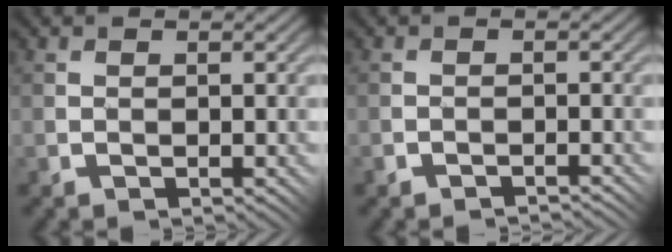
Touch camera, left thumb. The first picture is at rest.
{"total": 1.2, "force": [-0.8, -0.5, -0.8], "torque": [0.015, 0.010, -0.023]}